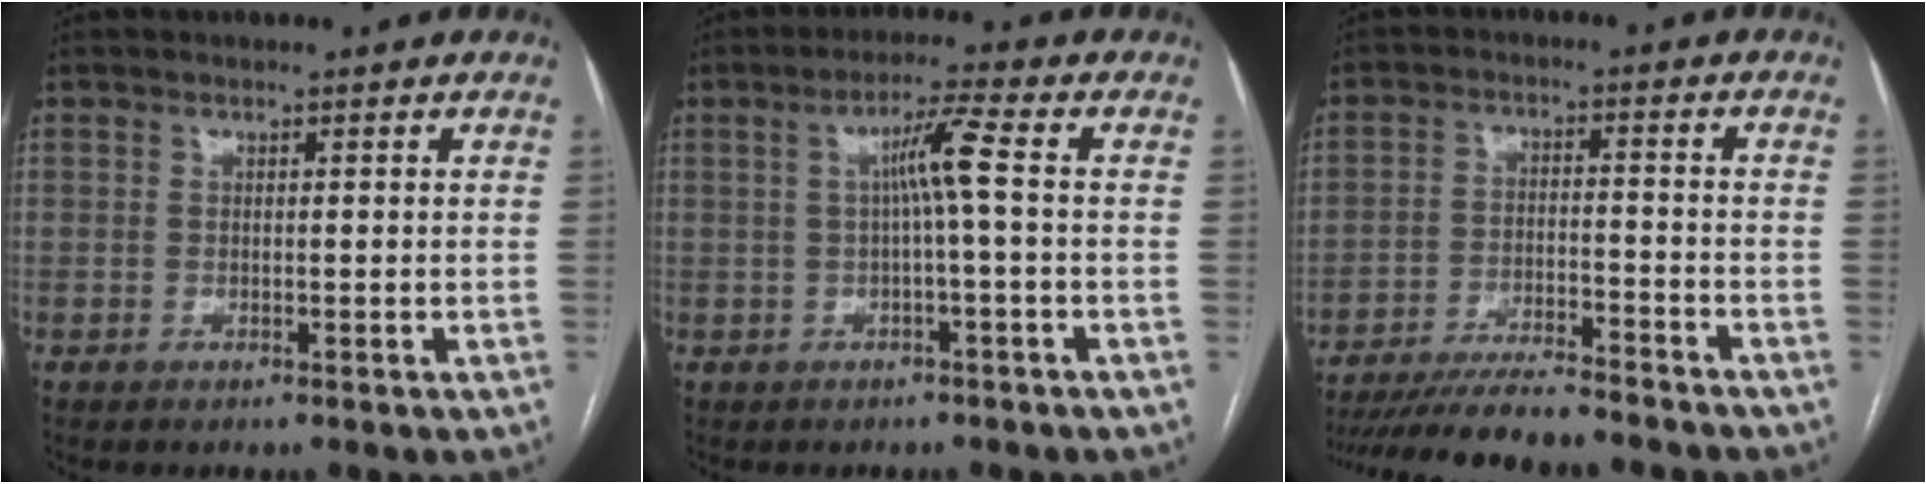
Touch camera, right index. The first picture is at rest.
{"total": 5.0, "force": [0.2, -0.7, 5.0], "torque": [-0.086, 0.013, 0.006]}
{"total": 15.9, "force": [-14.3, 1.4, 6.9], "torque": [-0.122, -0.021, -0.223]}